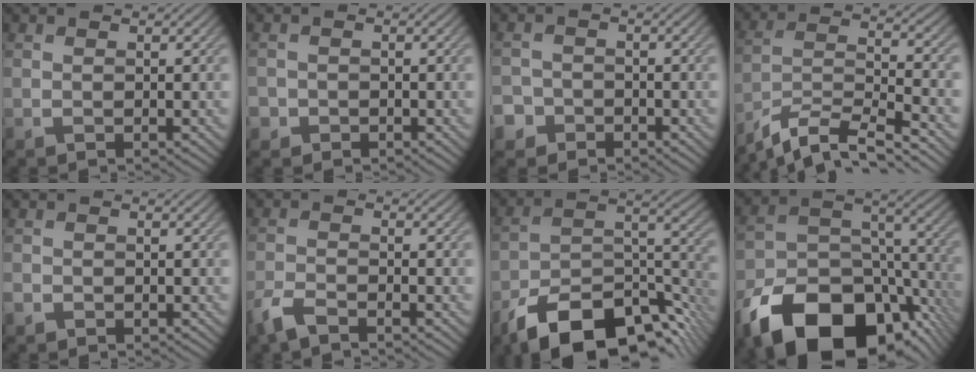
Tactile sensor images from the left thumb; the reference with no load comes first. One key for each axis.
{"total": 1.9, "fx": -1.0, "fy": 1.6, "fz": 0.2, "tx": 0.001, "ty": -0.004, "tz": -0.020}
{"total": 3.5, "fx": -2.2, "fy": 2.7, "fz": 0.4, "tx": -0.003, "ty": -0.001, "tz": -0.047}
{"total": 9.8, "fx": -8.1, "fy": 1.9, "fz": 5.1, "tx": -0.089, "ty": 0.001, "tz": -0.154}
{"total": 1.2, "fx": -0.9, "fy": 0.8, "fz": 0.2, "tx": -0.006, "ty": -0.003, "tz": -0.020}
{"total": 3.4, "fx": -2.7, "fy": 0.7, "fz": 1.9, "tx": -0.048, "ty": -0.005, "tz": -0.065}
{"total": 15.7, "fx": -11.2, "fy": 6.2, "fz": 9.1, "tx": -0.164, "ty": -0.018, "tz": -0.190}
{"total": 18.9, "fx": -10.9, "fy": 11.1, "fz": 10.9, "tx": -0.198, "ty": -0.055, "tz": -0.170}